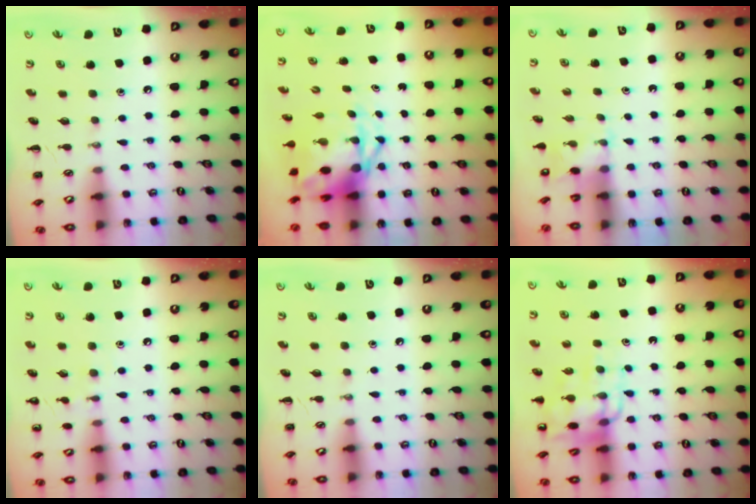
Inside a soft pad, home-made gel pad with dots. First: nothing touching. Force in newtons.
{"total": 5.4, "press": 5.2, "slide": 1.4}
{"total": 2.2, "press": 2.1, "slide": 0.7}
{"total": 6.0, "press": 5.7, "slide": 1.9}
{"total": 0.0}
{"total": 11.2, "press": 10.9, "slide": 2.6}